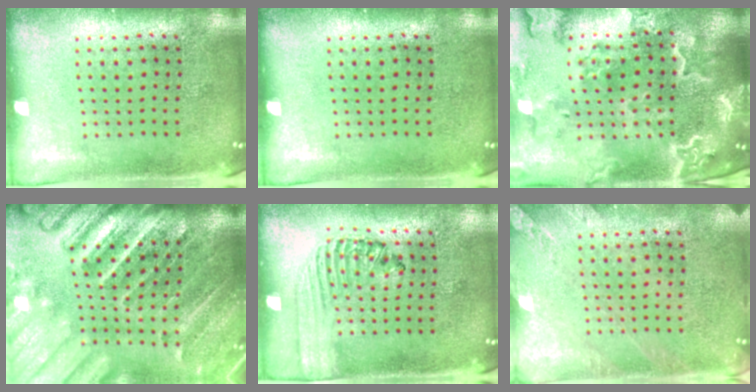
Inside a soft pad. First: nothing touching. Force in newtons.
{"total": 0.0}
{"total": 4.0, "press": 3.4, "slide": 2.2}
{"total": 4.4, "press": 3.6, "slide": 2.6}
{"total": 1.3, "press": 1.2, "slide": 0.5}
{"total": 2.1, "press": 2.1, "slide": 0.2}